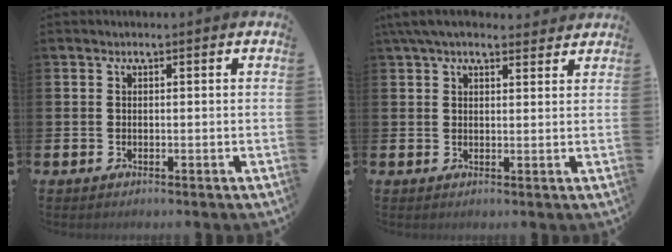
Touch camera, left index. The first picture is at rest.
{"total": 4.8, "force": [4.1, 1.4, 2.0], "torque": [-0.042, -0.010, 0.076]}